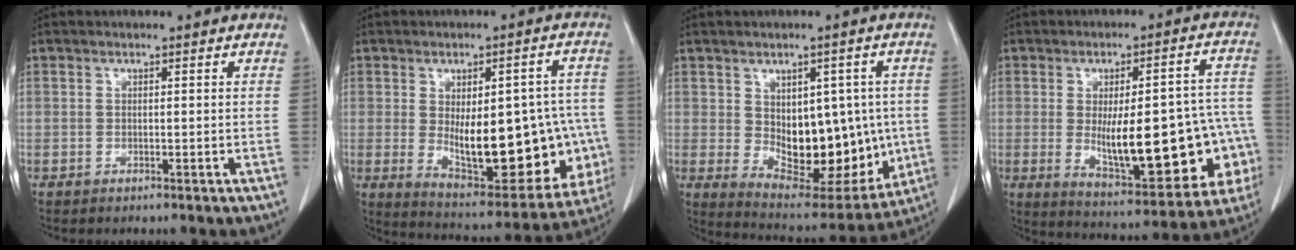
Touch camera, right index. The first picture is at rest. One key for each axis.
{"total": 23.7, "fx": -3.4, "fy": 9.8, "fz": 21.4, "tx": -0.258, "ty": 0.012, "tz": -0.015}
{"total": 18.9, "fx": -1.0, "fy": 10.9, "fz": 15.3, "tx": -0.252, "ty": 0.002, "tz": 0.016}
{"total": 23.8, "fx": -4.1, "fy": 7.7, "fz": 22.2, "tx": -0.245, "ty": 0.026, "tz": -0.027}